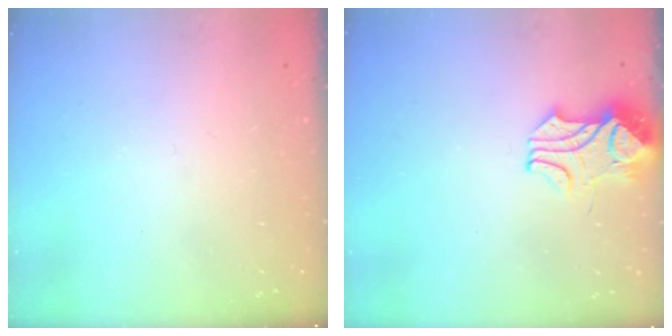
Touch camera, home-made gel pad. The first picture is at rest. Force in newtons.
{"total": 2.5, "press": 2.3, "slide": 1.0}